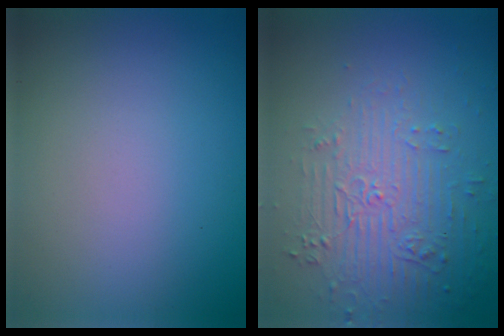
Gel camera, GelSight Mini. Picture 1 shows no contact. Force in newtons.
{"total": 4.6, "press": 3.2, "slide": 3.2}